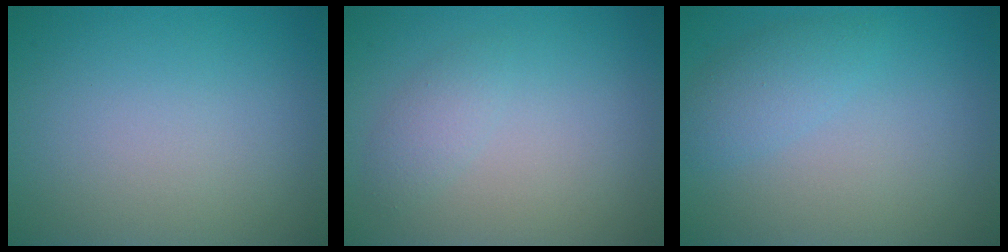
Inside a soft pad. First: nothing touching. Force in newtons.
{"total": 1.4, "press": 1.4, "slide": 0.1}
{"total": 2.2, "press": 2.2, "slide": 0.2}